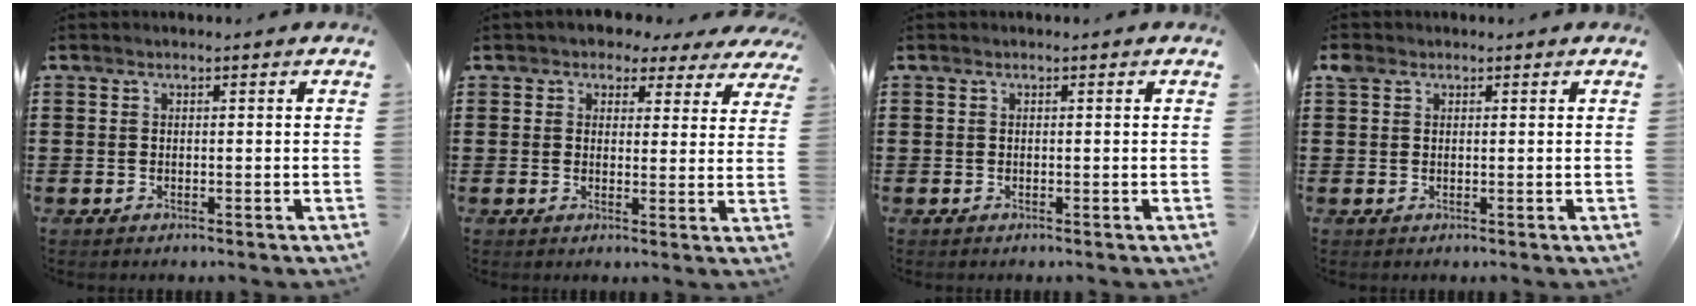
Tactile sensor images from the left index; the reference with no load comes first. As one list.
[{"total": 2.8, "force": [2.2, 1.7, 0.6], "torque": [-0.018, -0.005, 0.036]}, {"total": 0.0}, {"total": 1.5, "force": [0.8, 1.1, 0.7], "torque": [-0.019, 0.006, 0.014]}]